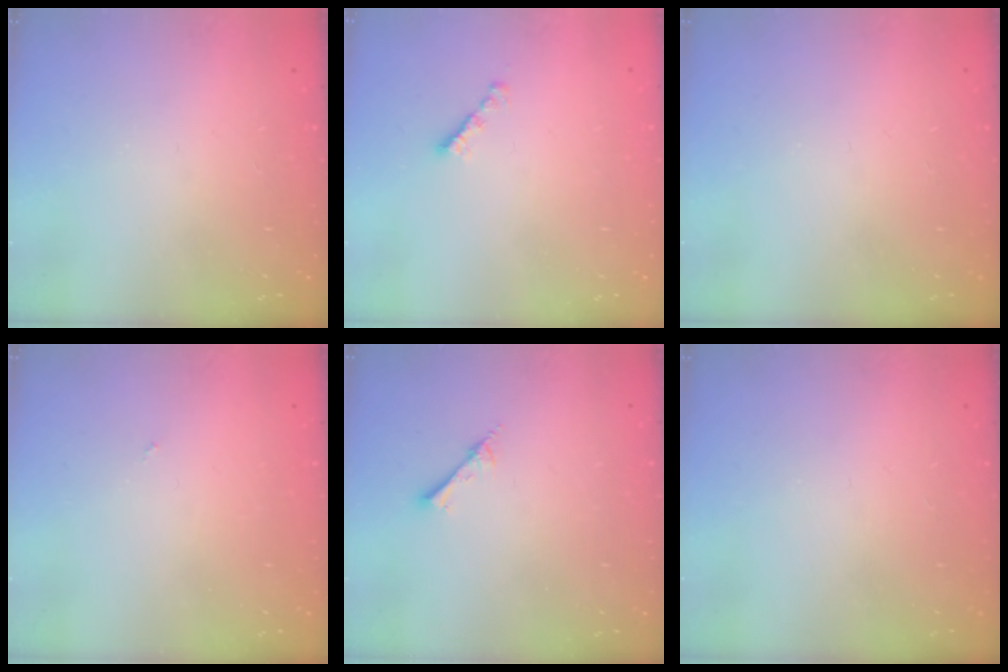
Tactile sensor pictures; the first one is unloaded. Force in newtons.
{"total": 2.1, "press": 2.1, "slide": 0.3}
{"total": 0.0}
{"total": 0.0}
{"total": 2.0, "press": 2.0, "slide": 0.2}
{"total": 0.0}